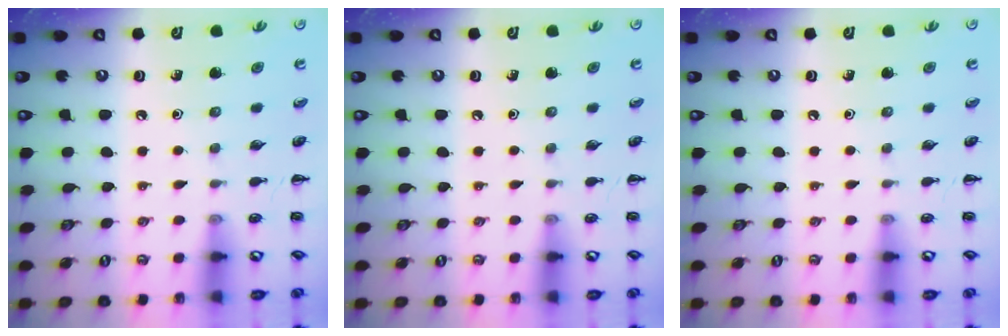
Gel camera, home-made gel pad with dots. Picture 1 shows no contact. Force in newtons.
{"total": 0.0}
{"total": 0.0}